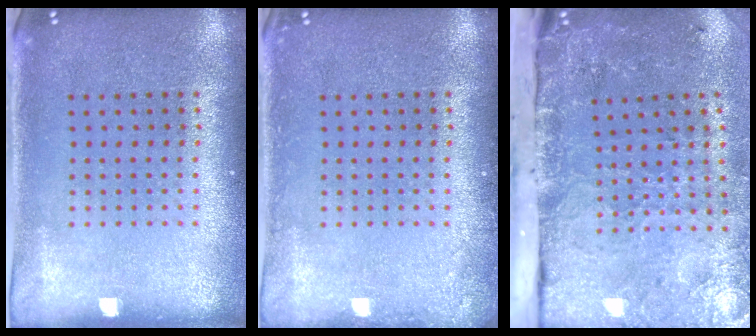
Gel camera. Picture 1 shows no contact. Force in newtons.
{"total": 1.1, "press": 1.1, "slide": 0.1}
{"total": 5.0, "press": 3.6, "slide": 3.4}